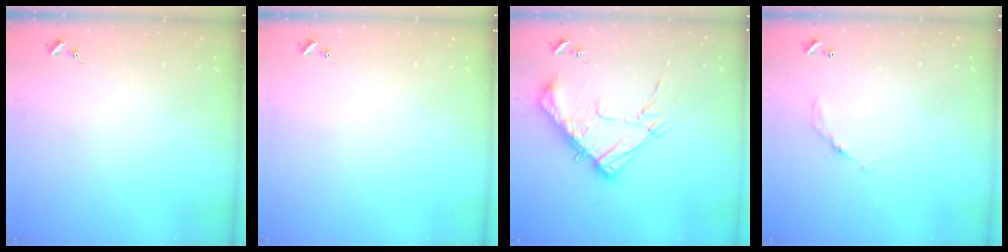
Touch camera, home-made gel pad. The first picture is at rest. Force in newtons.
{"total": 0.0}
{"total": 19.5, "press": 19.4, "slide": 1.8}
{"total": 5.0, "press": 5.0, "slide": 0.3}